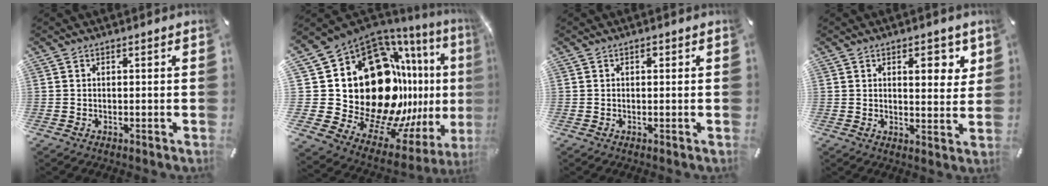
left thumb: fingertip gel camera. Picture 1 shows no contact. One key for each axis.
{"total": 33.7, "fx": 4.4, "fy": 22.5, "fz": 24.6, "tx": -0.431, "ty": -0.113, "tz": 0.135}
{"total": 0.6, "fx": 0.1, "fy": 0.4, "fz": 0.4, "tx": -0.009, "ty": 0.002, "tz": 0.002}
{"total": 6.6, "fx": 3.1, "fy": 3.2, "fz": 4.9, "tx": -0.058, "ty": -0.012, "tz": 0.044}